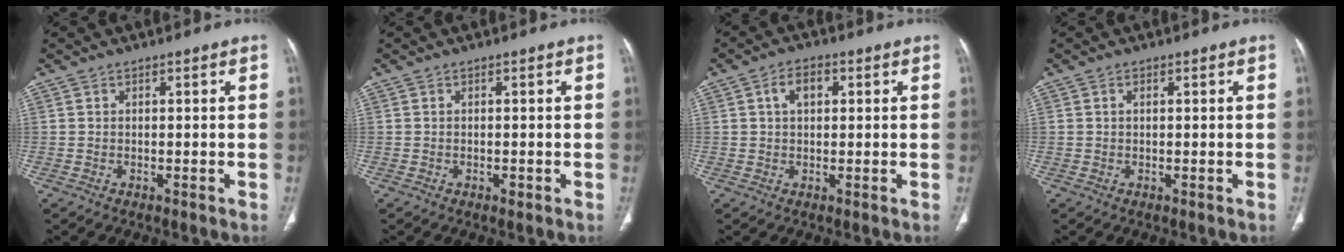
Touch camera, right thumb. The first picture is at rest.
{"total": 0.7, "force": [-0.3, 0.4, 0.5], "torque": [-0.009, -0.001, -0.004]}
{"total": 4.3, "force": [1.1, 2.8, 3.1], "torque": [-0.049, 0.011, 0.018]}
{"total": 0.6, "force": [0.1, 0.4, 0.4], "torque": [-0.011, 0.002, 0.003]}